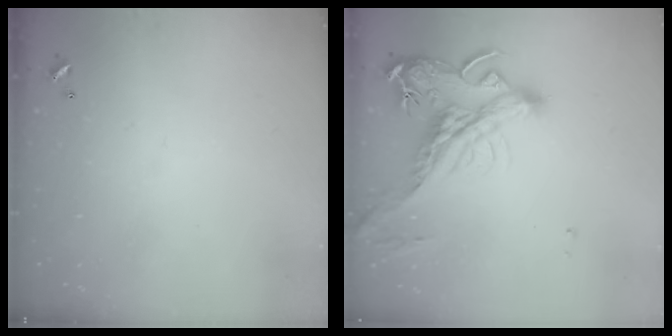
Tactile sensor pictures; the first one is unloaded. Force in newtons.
{"total": 4.6, "press": 4.3, "slide": 1.7}